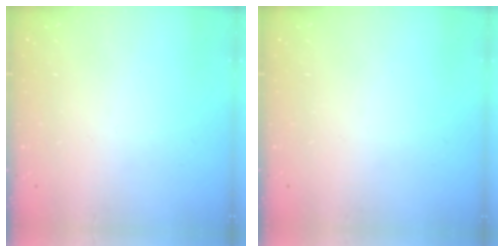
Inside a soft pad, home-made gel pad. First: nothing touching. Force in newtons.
{"total": 0.0}